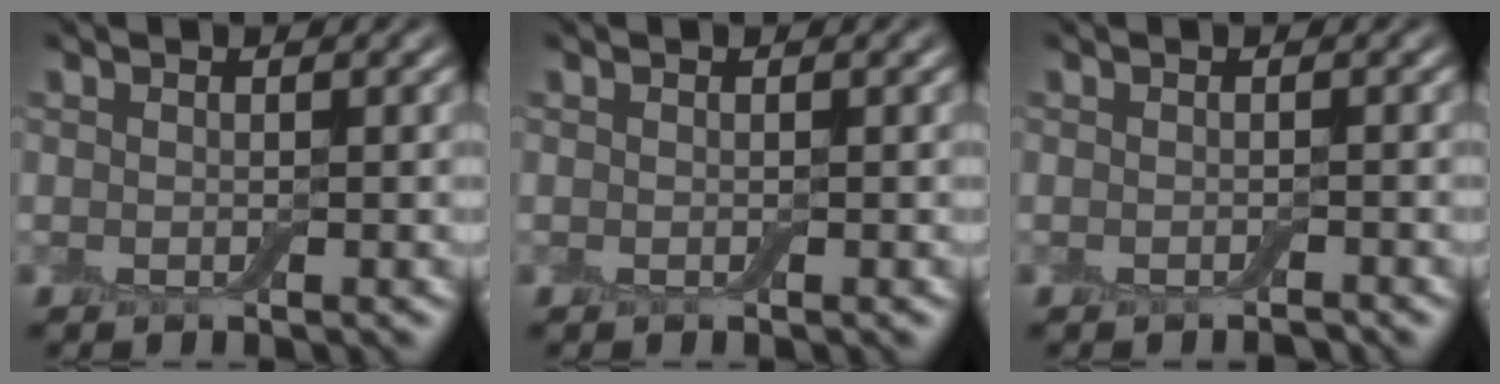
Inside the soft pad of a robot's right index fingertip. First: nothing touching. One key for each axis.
{"total": 0.0}
{"total": 0.6, "fx": -0.5, "fy": 0.0, "fz": 0.2, "tx": -0.002, "ty": 0.002, "tz": -0.009}